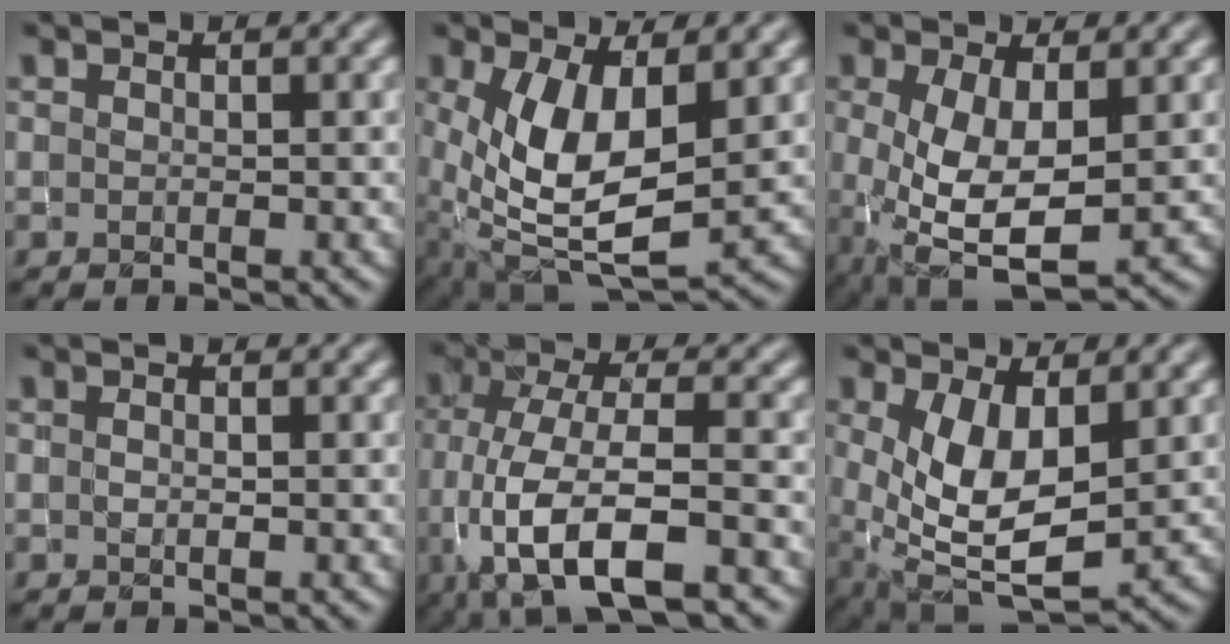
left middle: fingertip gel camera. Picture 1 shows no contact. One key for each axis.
{"total": 9.1, "fx": 0.6, "fy": 4.4, "fz": 7.9, "tx": -0.174, "ty": -0.005, "tz": 0.012}
{"total": 7.2, "fx": -0.8, "fy": 3.1, "fz": 6.4, "tx": -0.144, "ty": -0.012, "tz": -0.007}
{"total": 0.0}
{"total": 9.7, "fx": -3.6, "fy": 3.4, "fz": 8.3, "tx": -0.160, "ty": -0.006, "tz": -0.066}
{"total": 7.2, "fx": 0.7, "fy": 3.6, "fz": 6.2, "tx": -0.135, "ty": -0.007, "tz": 0.019}